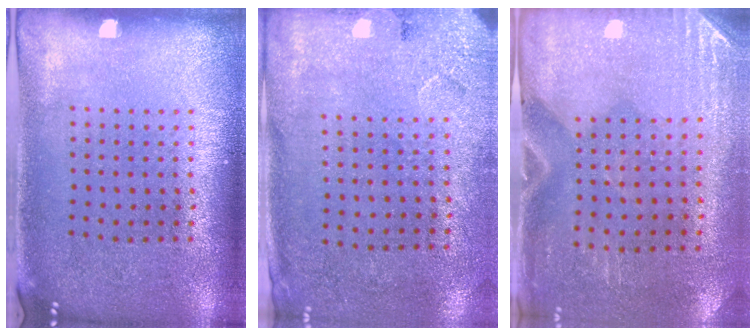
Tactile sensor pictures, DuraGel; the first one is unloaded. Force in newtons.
{"total": 2.7, "press": 2.2, "slide": 1.6}
{"total": 2.9, "press": 2.5, "slide": 1.4}